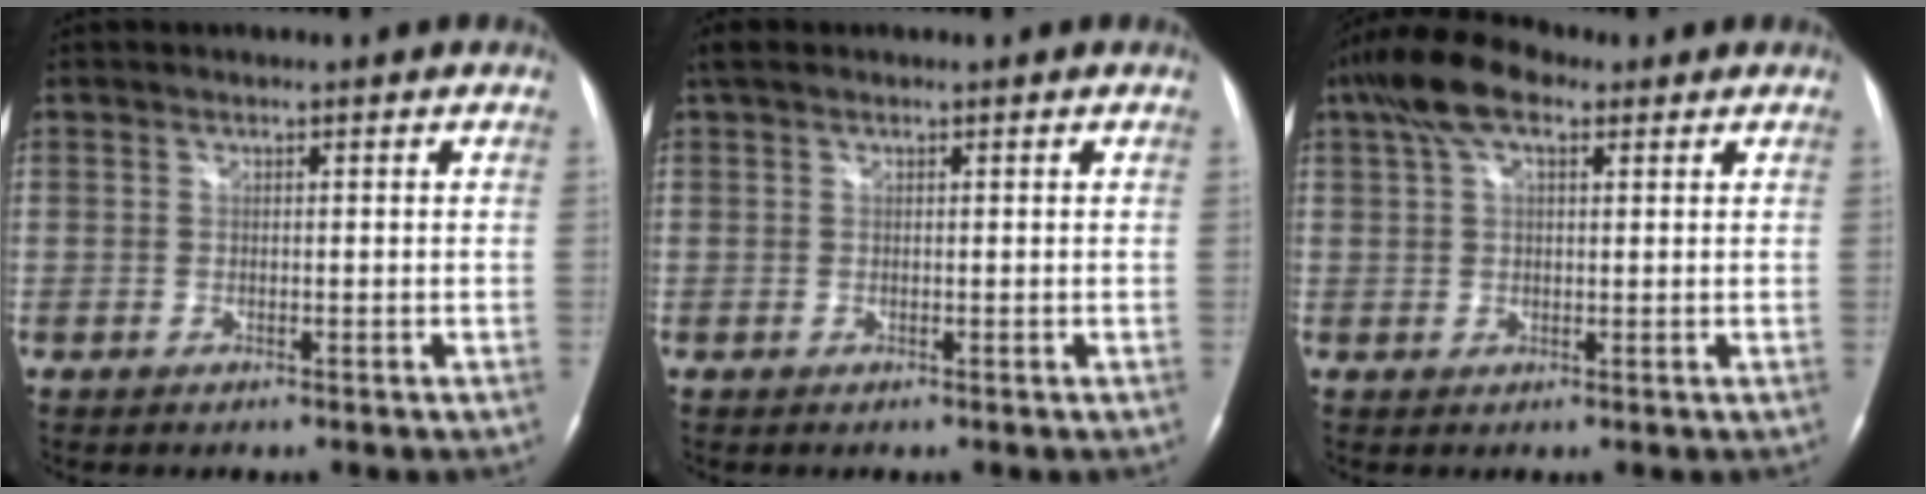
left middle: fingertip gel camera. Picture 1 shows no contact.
{"total": 1.5, "force": [1.0, 0.7, 0.8], "torque": [-0.022, 0.024, 0.020]}
{"total": 7.8, "force": [4.3, 3.4, 5.6], "torque": [-0.118, 0.033, 0.077]}